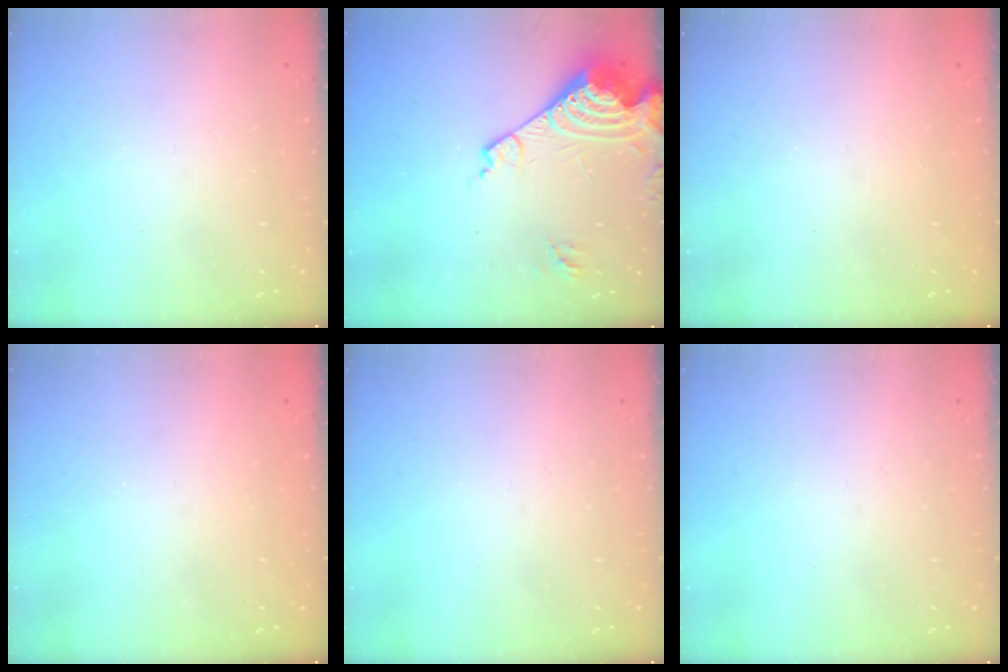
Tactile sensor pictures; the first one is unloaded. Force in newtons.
{"total": 17.3, "press": 17.1, "slide": 2.2}
{"total": 1.0, "press": 0.9, "slide": 0.1}
{"total": 0.8, "press": 0.8, "slide": 0.3}
{"total": 0.0}
{"total": 0.0}